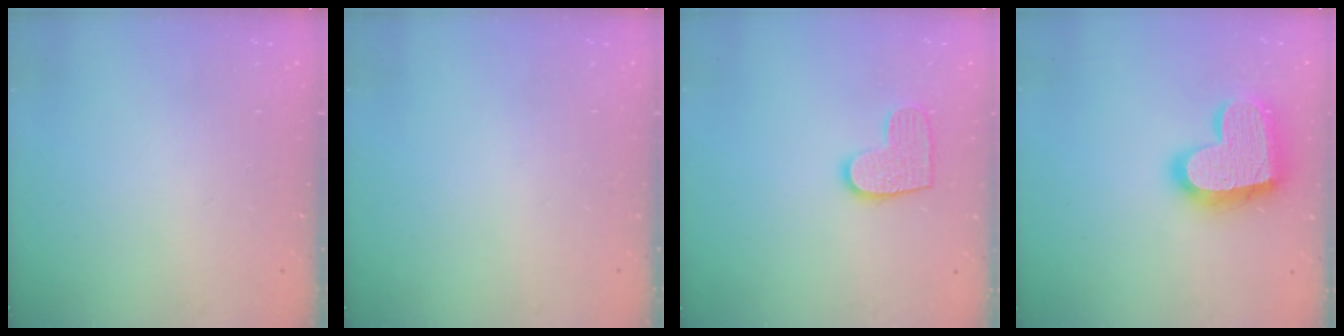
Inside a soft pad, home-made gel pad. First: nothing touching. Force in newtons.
{"total": 0.0}
{"total": 9.3, "press": 9.3, "slide": 0.3}
{"total": 19.1, "press": 19.0, "slide": 1.3}